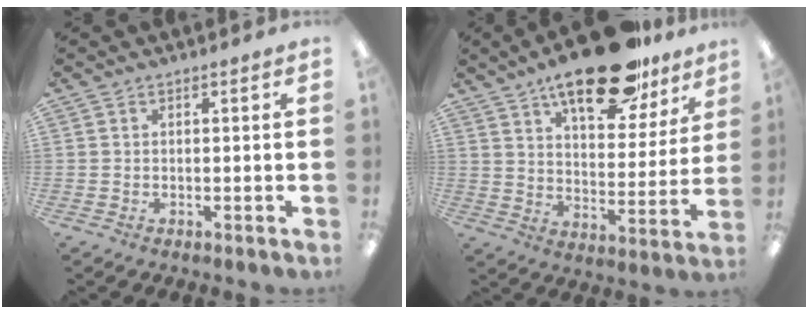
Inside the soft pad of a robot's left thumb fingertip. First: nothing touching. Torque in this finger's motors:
{"motor_torque": [0.73, 0.50, 1.59, -1.19, 0.26]}